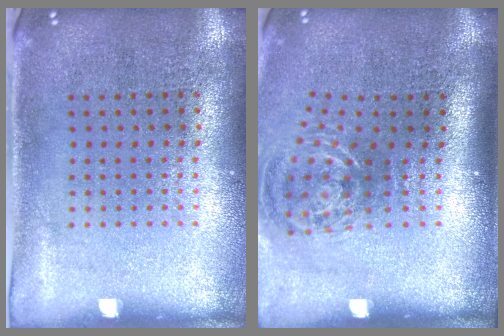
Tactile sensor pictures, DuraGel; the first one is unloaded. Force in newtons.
{"total": 1.7, "press": 1.2, "slide": 1.2}